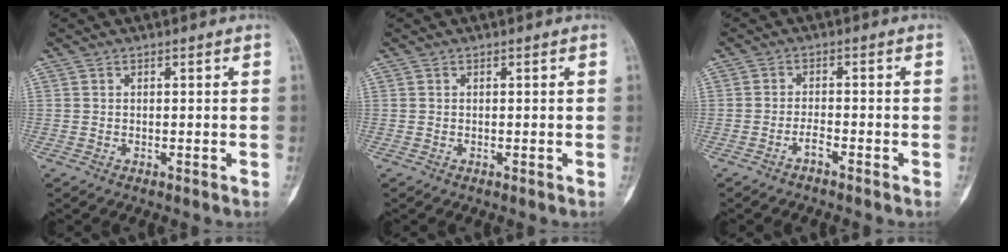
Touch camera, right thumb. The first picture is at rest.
{"total": 0.0}
{"total": 2.0, "force": [-1.6, 0.4, 1.2], "torque": [-0.029, 0.010, -0.030]}